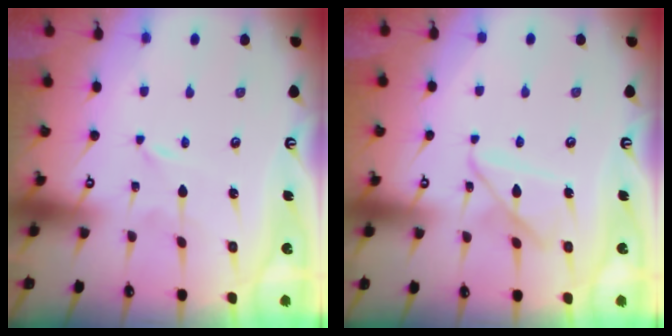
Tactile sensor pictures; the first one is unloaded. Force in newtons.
{"total": 11.4, "press": 11.4, "slide": 1.0}